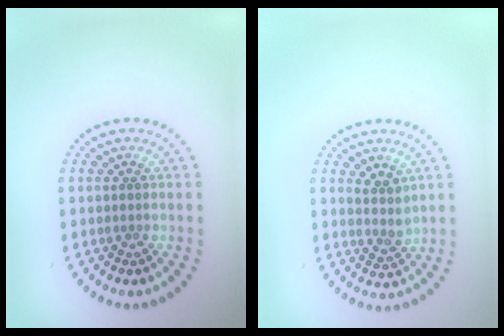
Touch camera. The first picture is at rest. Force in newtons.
{"total": 2.0, "press": 1.6, "slide": 1.2}